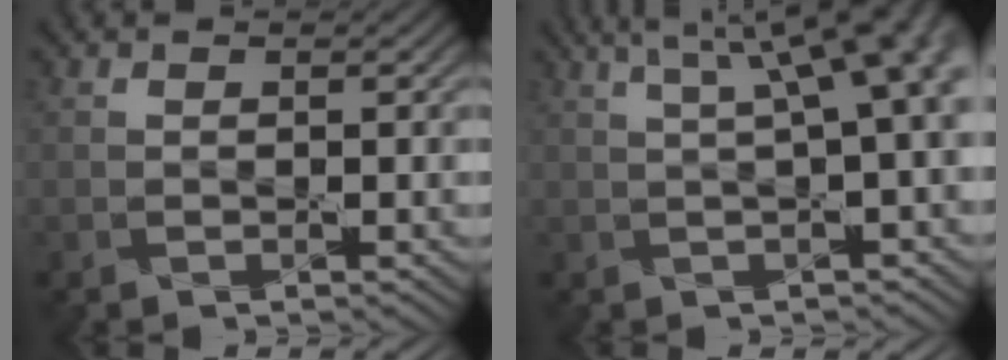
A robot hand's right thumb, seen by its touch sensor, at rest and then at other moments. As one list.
[{"total": 11.1, "force": [3.4, 3.9, 9.8], "torque": [-0.106, 0.050, 0.032]}]